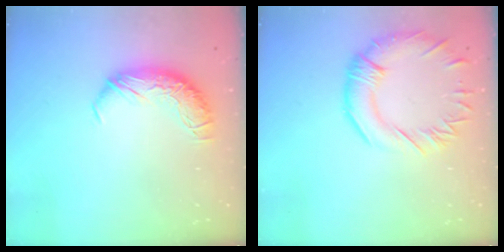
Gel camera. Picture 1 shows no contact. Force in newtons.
{"total": 4.6, "press": 4.4, "slide": 1.4}